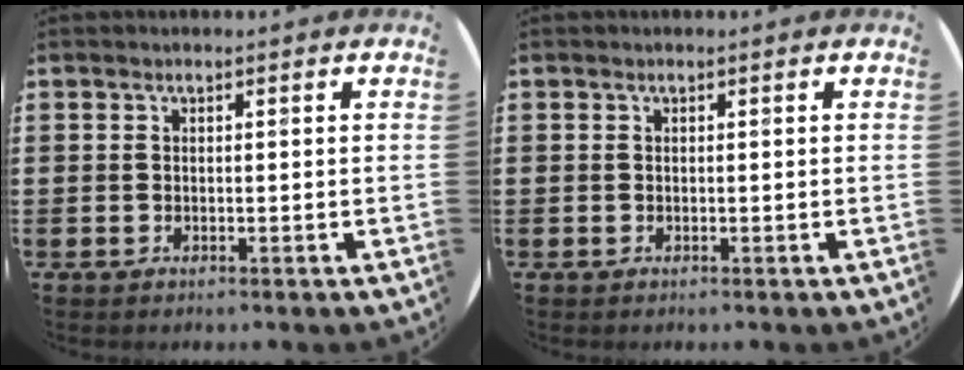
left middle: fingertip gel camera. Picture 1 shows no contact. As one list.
[{"total": 0.0}]